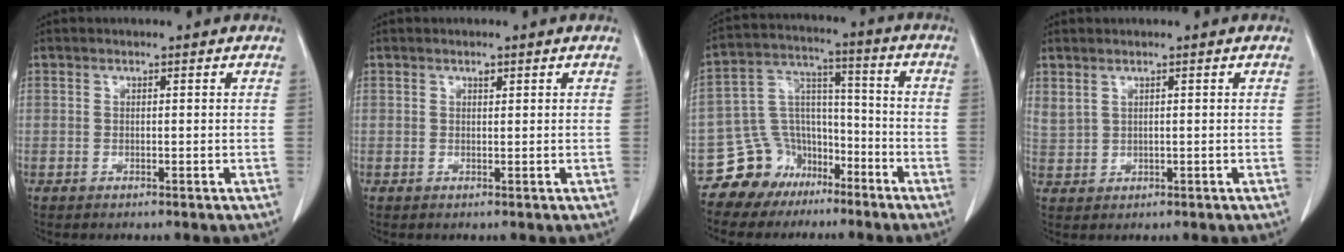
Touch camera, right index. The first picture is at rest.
{"total": 0.6, "force": [0.4, 0.3, 0.4], "torque": [-0.008, -0.003, 0.007]}
{"total": 10.9, "force": [-7.4, 7.8, 1.2], "torque": [-0.030, 0.065, -0.125]}
{"total": 2.7, "force": [1.7, 1.3, 1.6], "torque": [-0.042, 0.003, 0.047]}